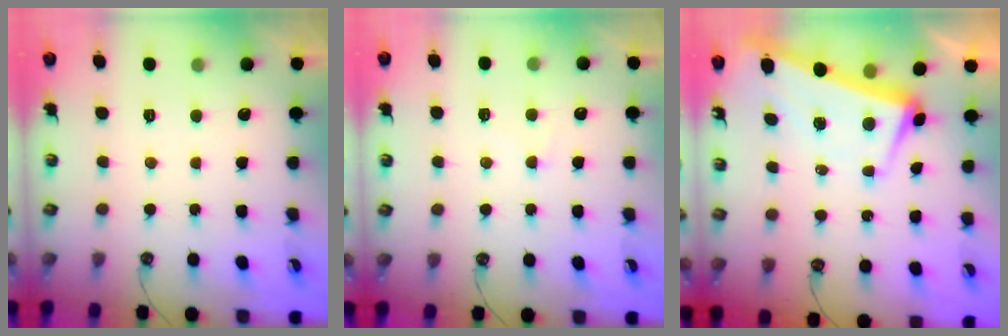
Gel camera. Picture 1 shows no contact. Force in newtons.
{"total": 1.4, "press": 1.3, "slide": 0.5}
{"total": 2.1, "press": 0.6, "slide": 2.0}